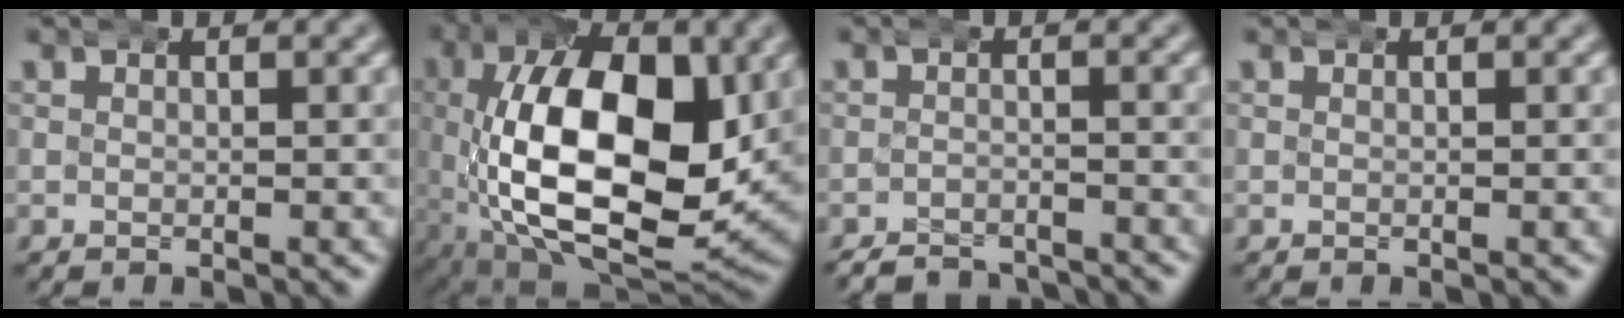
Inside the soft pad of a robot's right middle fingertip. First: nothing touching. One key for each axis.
{"total": 17.6, "fx": -1.9, "fy": 10.4, "fz": 14.0, "tx": -0.254, "ty": -0.053, "tz": -0.007}
{"total": 4.3, "fx": -4.2, "fy": 0.9, "fz": 0.2, "tx": -0.008, "ty": -0.013, "tz": -0.070}
{"total": 0.0}